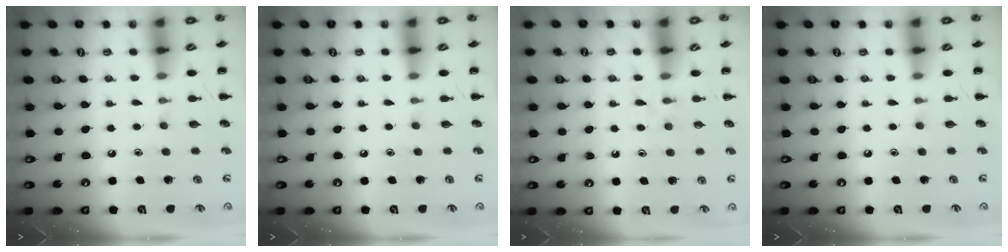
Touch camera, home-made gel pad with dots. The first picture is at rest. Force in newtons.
{"total": 0.0}
{"total": 3.0, "press": 2.7, "slide": 1.2}
{"total": 0.0}